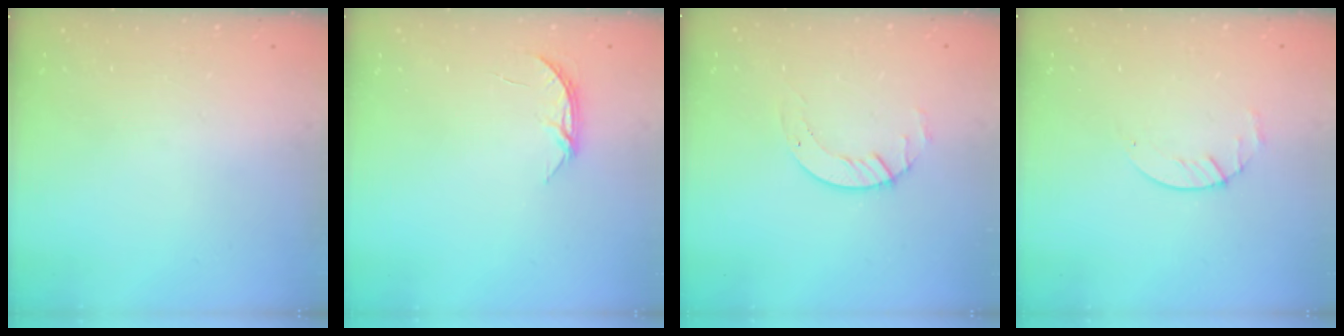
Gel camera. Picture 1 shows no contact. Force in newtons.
{"total": 4.0, "press": 4.0, "slide": 0.4}
{"total": 3.3, "press": 3.3, "slide": 0.4}
{"total": 2.9, "press": 2.9, "slide": 0.4}